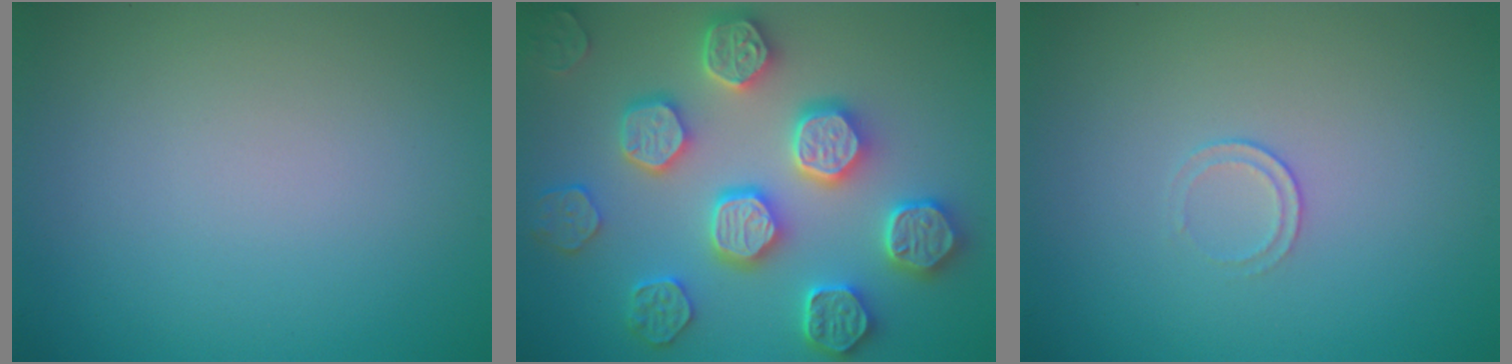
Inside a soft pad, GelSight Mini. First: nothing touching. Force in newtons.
{"total": 7.2, "press": 6.5, "slide": 3.1}
{"total": 0.7, "press": 0.3, "slide": 0.6}